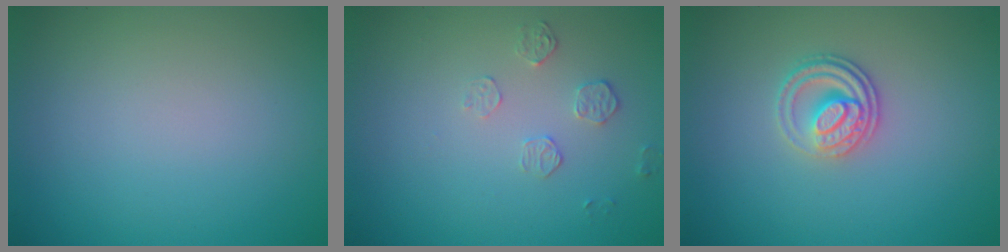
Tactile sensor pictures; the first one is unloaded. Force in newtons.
{"total": 1.5, "press": 0.8, "slide": 1.3}
{"total": 2.8, "press": 2.5, "slide": 1.3}